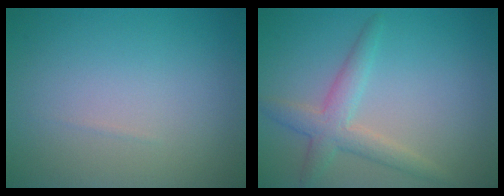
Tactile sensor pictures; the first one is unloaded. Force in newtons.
{"total": 3.3, "press": 3.3, "slide": 0.1}